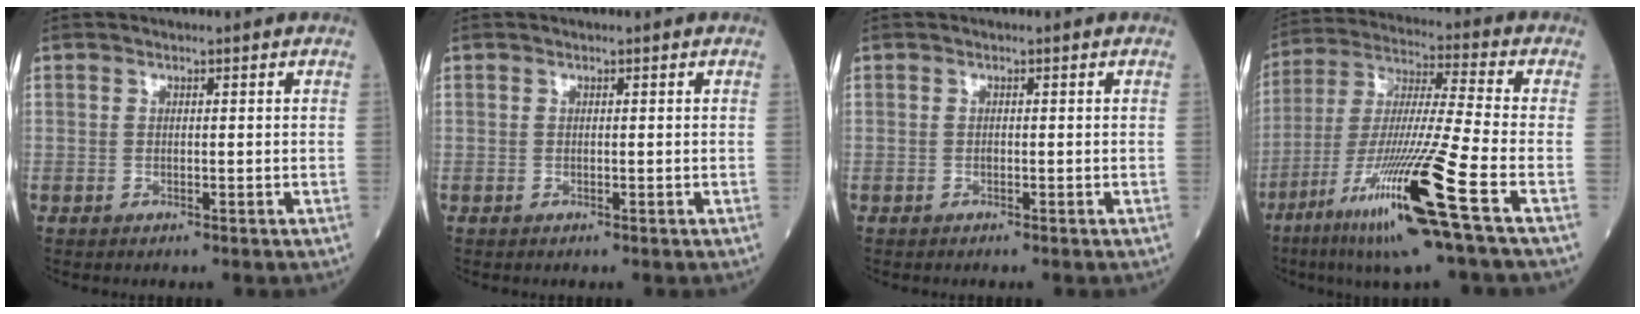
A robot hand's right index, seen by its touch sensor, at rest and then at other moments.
{"total": 0.0}
{"total": 0.0}
{"total": 18.5, "force": [-8.8, -1.2, 16.3], "torque": [-0.336, -0.042, -0.166]}